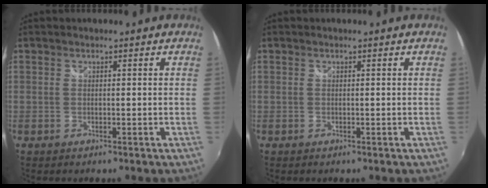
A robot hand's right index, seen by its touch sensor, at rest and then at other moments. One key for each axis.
{"total": 0.0}